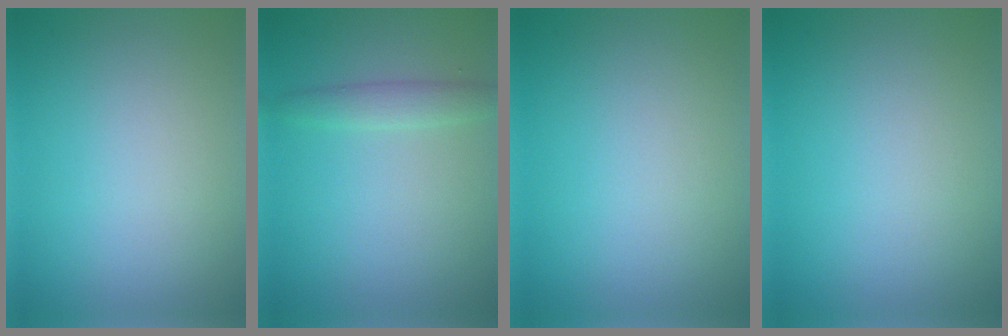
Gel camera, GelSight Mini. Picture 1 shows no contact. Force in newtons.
{"total": 1.9, "press": 1.8, "slide": 0.1}
{"total": 0.0}
{"total": 0.0}